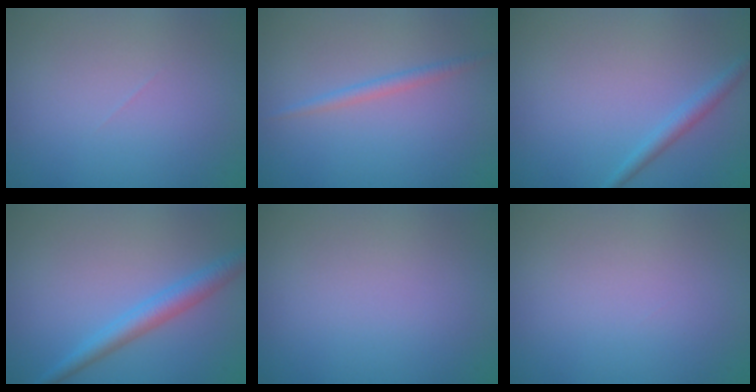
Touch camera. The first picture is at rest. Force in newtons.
{"total": 1.2, "press": 1.2, "slide": 0.1}
{"total": 1.5, "press": 1.5, "slide": 0.1}
{"total": 2.9, "press": 2.9, "slide": 0.1}
{"total": 0.0}
{"total": 0.0}